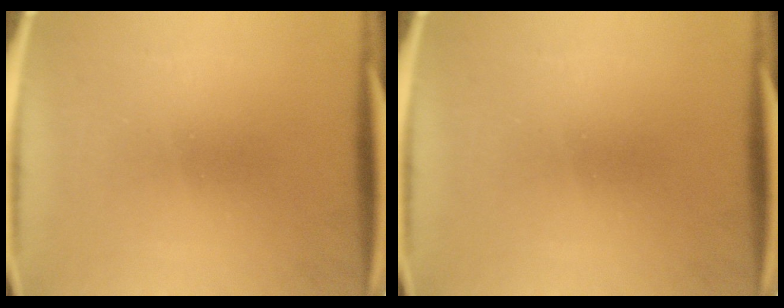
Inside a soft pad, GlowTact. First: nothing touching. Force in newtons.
{"total": 0.0}